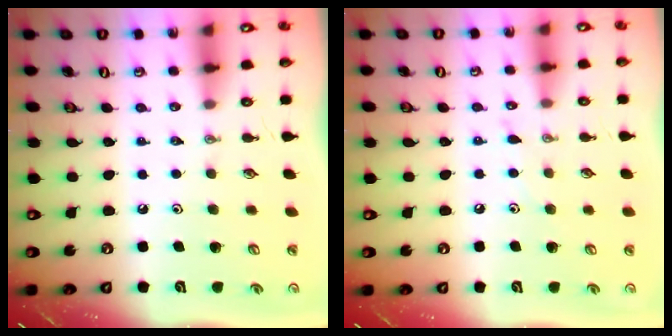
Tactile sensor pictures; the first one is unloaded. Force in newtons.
{"total": 5.8, "press": 5.7, "slide": 0.8}